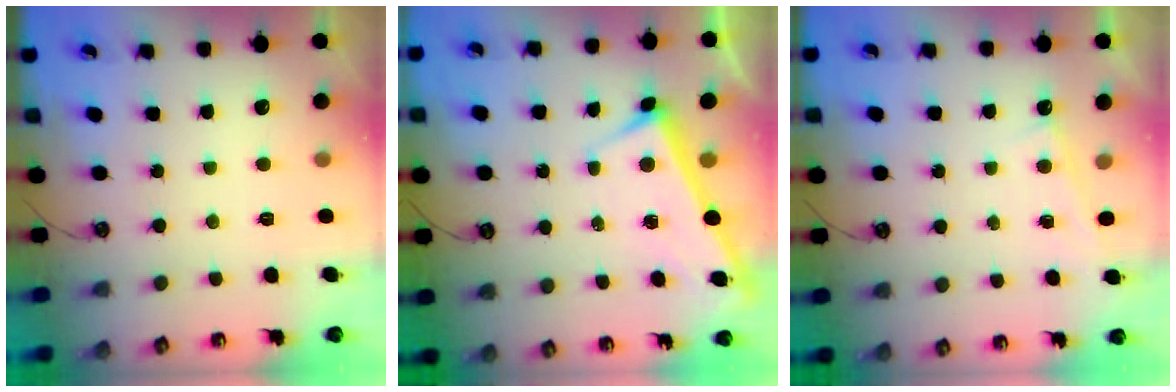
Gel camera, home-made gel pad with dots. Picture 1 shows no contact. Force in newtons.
{"total": 3.1, "press": 3.1, "slide": 0.2}
{"total": 0.9, "press": 0.9, "slide": 0.1}